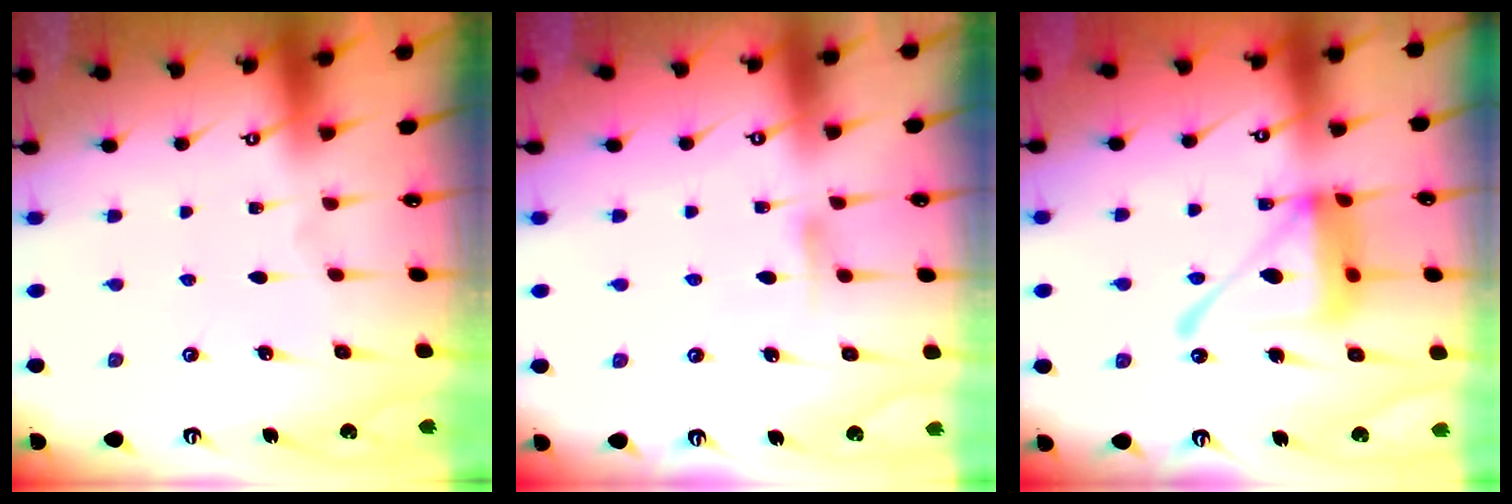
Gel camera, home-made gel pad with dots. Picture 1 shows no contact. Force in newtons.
{"total": 4.3, "press": 4.3, "slide": 0.5}
{"total": 16.6, "press": 16.5, "slide": 1.6}